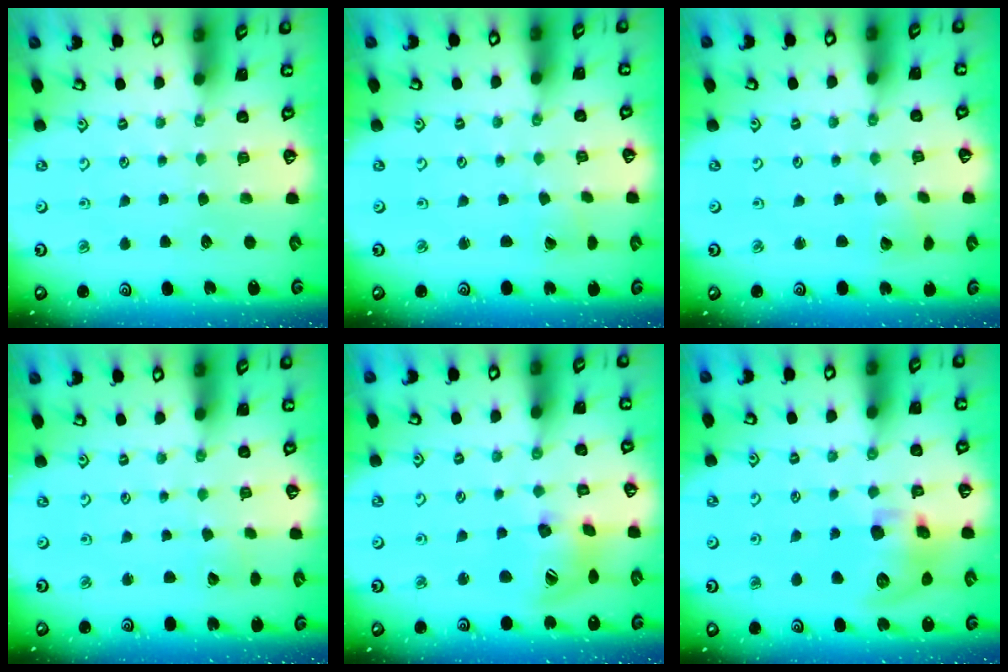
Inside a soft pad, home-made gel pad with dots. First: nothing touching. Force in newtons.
{"total": 1.2, "press": 1.2, "slide": 0.1}
{"total": 2.4, "press": 2.4, "slide": 0.3}
{"total": 1.6, "press": 1.6, "slide": 0.0}
{"total": 13.6, "press": 13.5, "slide": 1.3}
{"total": 11.9, "press": 11.7, "slide": 2.1}